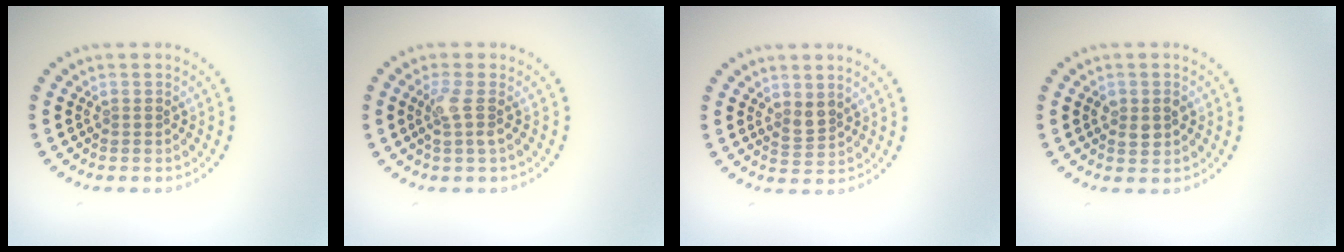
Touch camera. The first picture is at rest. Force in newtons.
{"total": 1.9, "press": 1.4, "slide": 1.2}
{"total": 1.7, "press": 1.4, "slide": 0.9}
{"total": 1.6, "press": 1.6, "slide": 0.1}